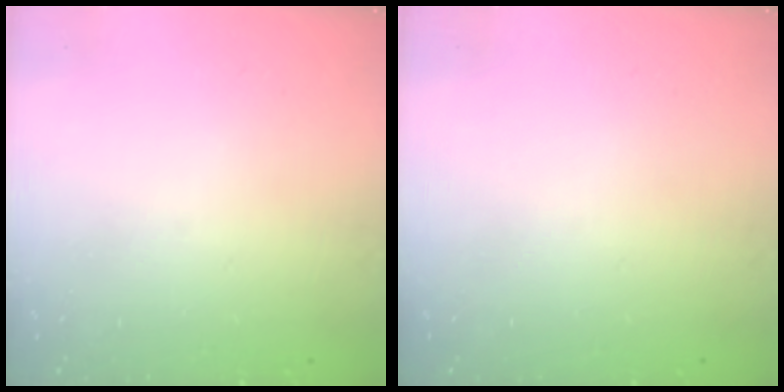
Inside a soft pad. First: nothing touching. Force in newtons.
{"total": 0.0}